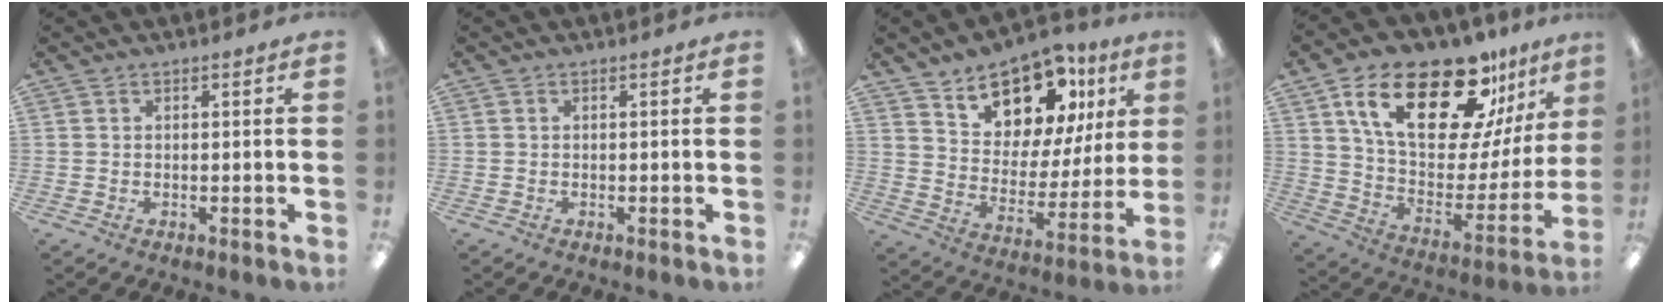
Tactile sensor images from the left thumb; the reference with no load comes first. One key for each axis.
{"total": 0.0}
{"total": 14.8, "fx": 11.3, "fy": 7.8, "fz": 5.6, "tx": -0.099, "ty": -0.079, "tz": 0.207}
{"total": 26.8, "fx": 16.9, "fy": 11.2, "fz": 17.4, "tx": -0.288, "ty": -0.096, "tz": 0.288}